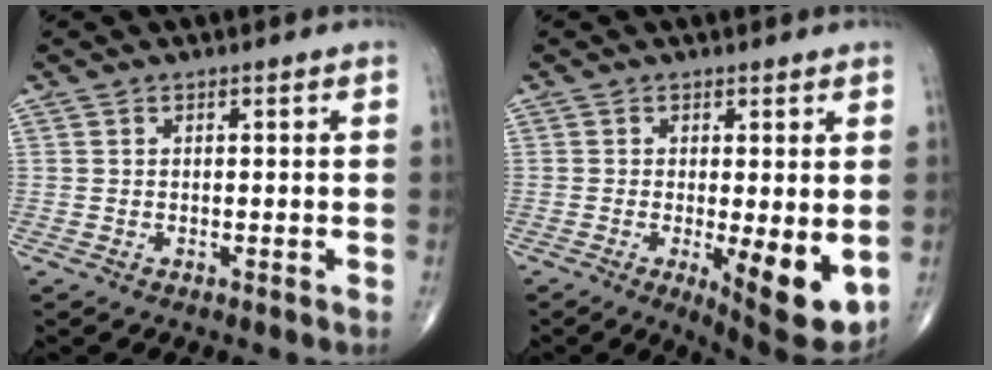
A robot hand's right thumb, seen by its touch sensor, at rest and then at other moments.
{"total": 10.0, "force": [-1.7, 3.1, 9.3], "torque": [-0.125, -0.026, -0.017]}